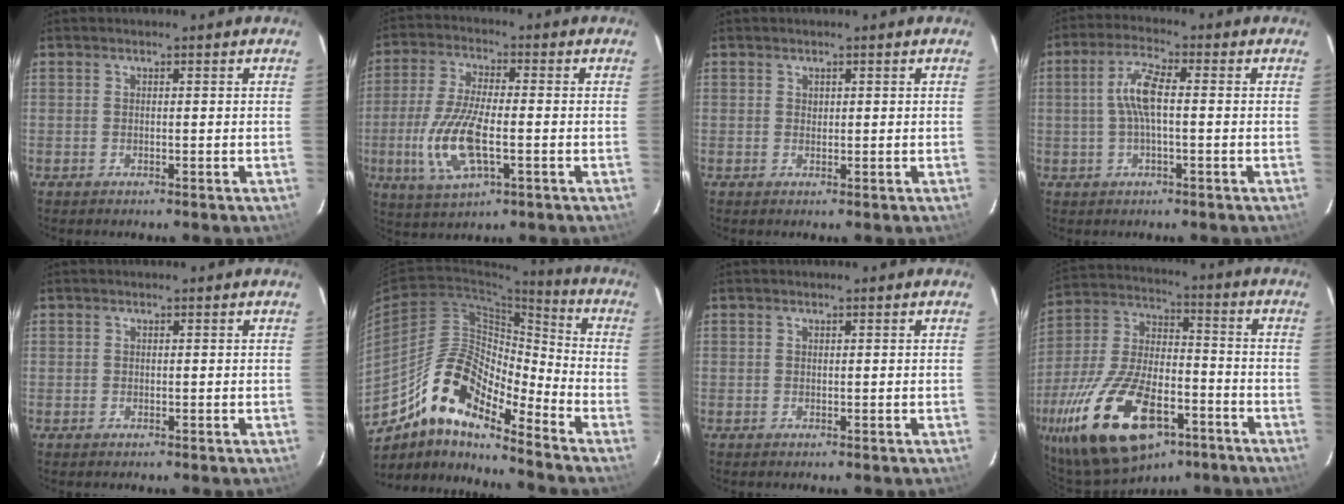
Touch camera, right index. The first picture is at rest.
{"total": 12.6, "force": [-3.0, 4.4, 11.5], "torque": [-0.248, -0.009, -0.056]}
{"total": 0.5, "force": [0.3, 0.4, 0.1], "torque": [-0.001, 0.002, 0.006]}
{"total": 6.5, "force": [0.0, 1.6, 6.3], "torque": [-0.130, 0.012, -0.001]}
{"total": 0.6, "force": [-0.1, 0.5, -0.2], "torque": [0.006, -0.001, -0.002]}
{"total": 15.5, "force": [-11.1, 4.2, 9.9], "torque": [-0.169, 0.003, -0.217]}
{"total": 0.0}
{"total": 23.9, "force": [-13.4, 11.2, 16.2], "torque": [-0.331, -0.021, -0.221]}